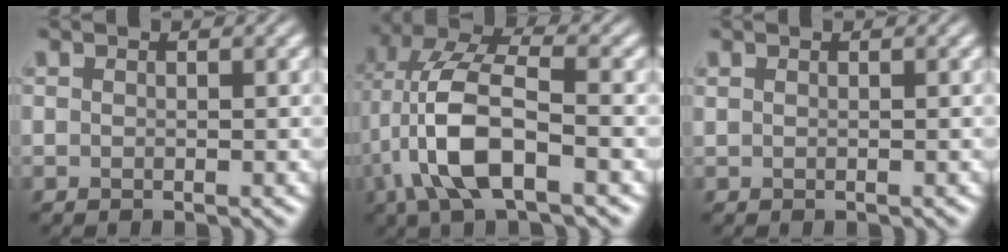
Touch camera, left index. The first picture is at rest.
{"total": 8.7, "force": [-2.4, 3.4, 7.7], "torque": [-0.167, 0.015, -0.051]}
{"total": 0.0}